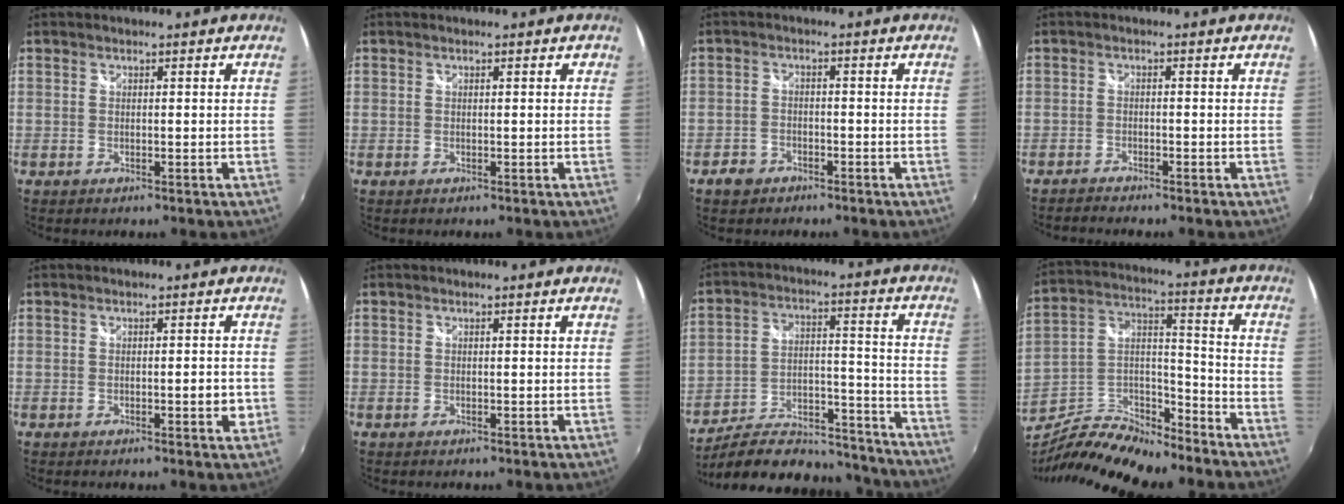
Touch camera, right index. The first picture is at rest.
{"total": 0.6, "force": [0.3, 0.2, 0.5], "torque": [-0.010, 0.004, 0.003]}
{"total": 4.0, "force": [-2.8, 2.8, 0.8], "torque": [-0.031, 0.008, -0.048]}
{"total": 2.2, "force": [-2.2, 0.2, 0.2], "torque": [-0.021, -0.007, -0.039]}
{"total": 2.3, "force": [-0.5, 0.8, 2.1], "torque": [-0.027, 0.003, -0.004]}
{"total": 0.6, "force": [0.3, -0.2, 0.5], "torque": [-0.009, 0.001, 0.004]}
{"total": 23.6, "force": [-20.2, 8.2, 8.9], "torque": [-0.156, 0.025, -0.266]}
{"total": 15.7, "force": [-12.6, 4.3, 8.3], "torque": [-0.172, 0.003, -0.228]}